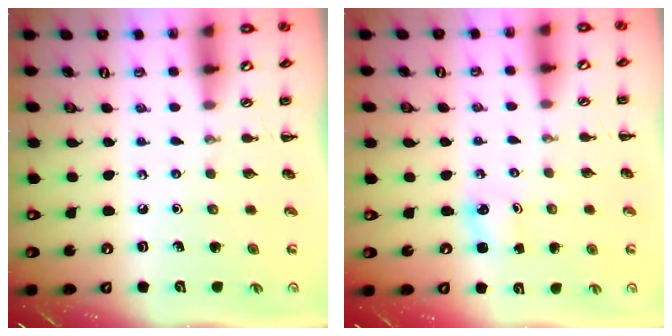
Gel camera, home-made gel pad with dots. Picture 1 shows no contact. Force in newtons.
{"total": 1.4, "press": 1.3, "slide": 0.2}